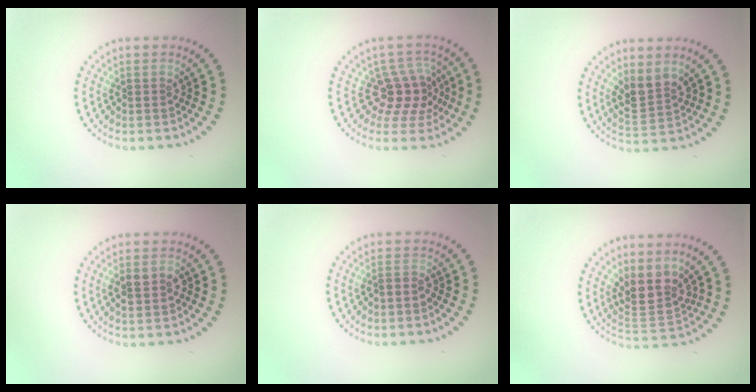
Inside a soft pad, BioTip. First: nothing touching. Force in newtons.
{"total": 3.8, "press": 3.2, "slide": 2.2}
{"total": 2.9, "press": 2.6, "slide": 1.3}
{"total": 1.9, "press": 1.9, "slide": 0.2}
{"total": 0.6, "press": 0.4, "slide": 0.4}
{"total": 3.7, "press": 2.8, "slide": 2.4}